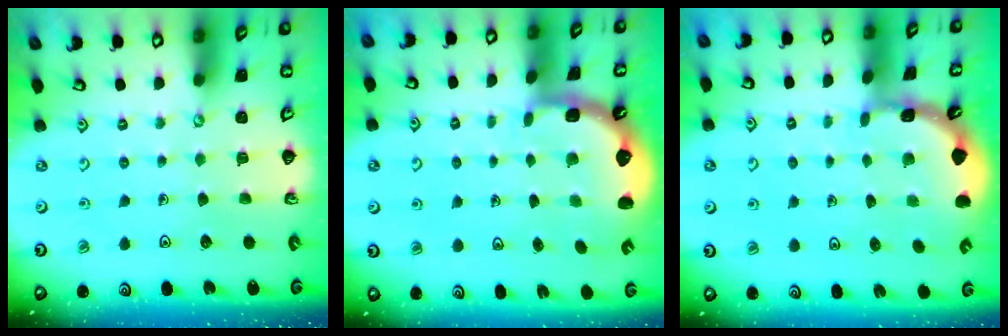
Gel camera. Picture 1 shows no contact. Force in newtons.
{"total": 2.5, "press": 1.6, "slide": 1.9}
{"total": 1.8, "press": 1.8, "slide": 0.1}